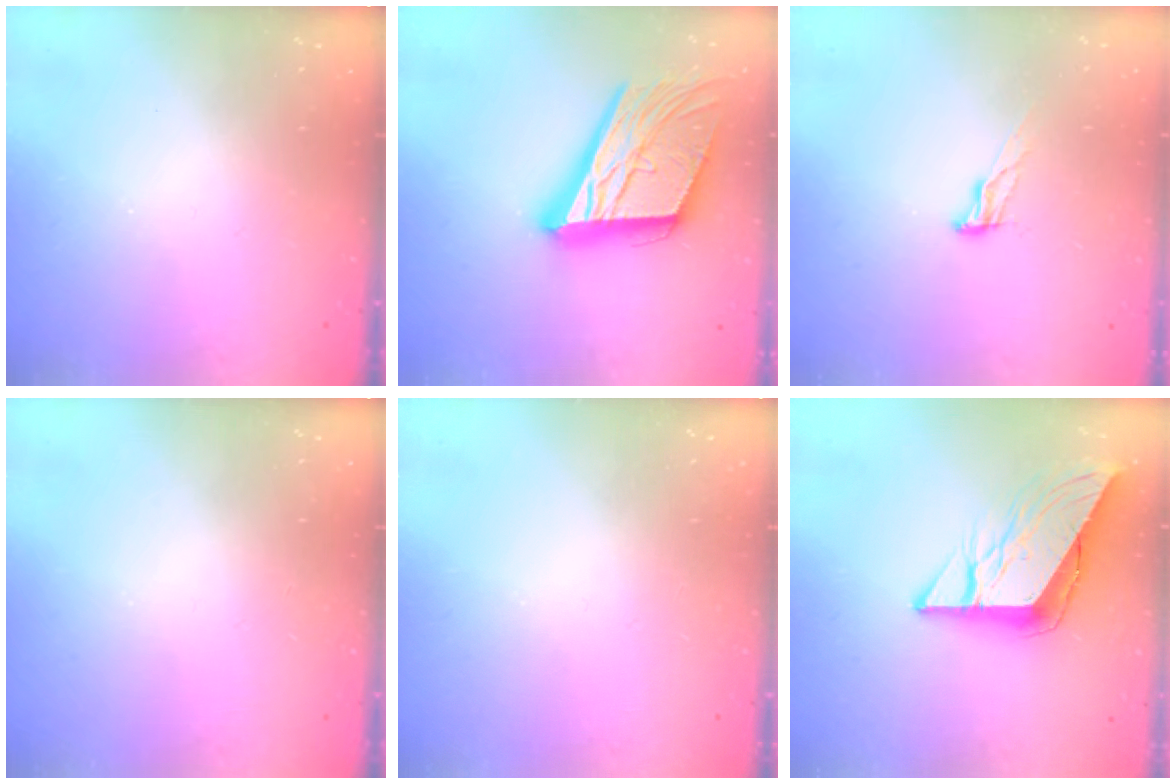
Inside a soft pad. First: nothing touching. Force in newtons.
{"total": 25.1, "press": 24.8, "slide": 4.1}
{"total": 6.2, "press": 6.1, "slide": 0.7}
{"total": 0.0}
{"total": 0.0}
{"total": 12.1, "press": 12.0, "slide": 1.3}